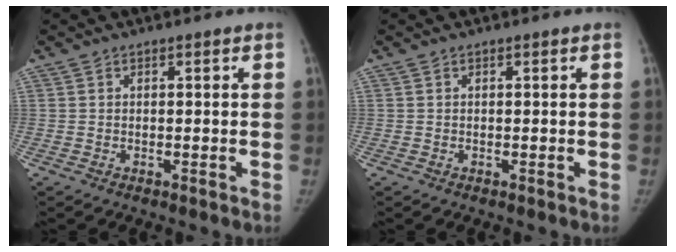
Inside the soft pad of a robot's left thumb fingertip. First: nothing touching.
{"total": 0.0}